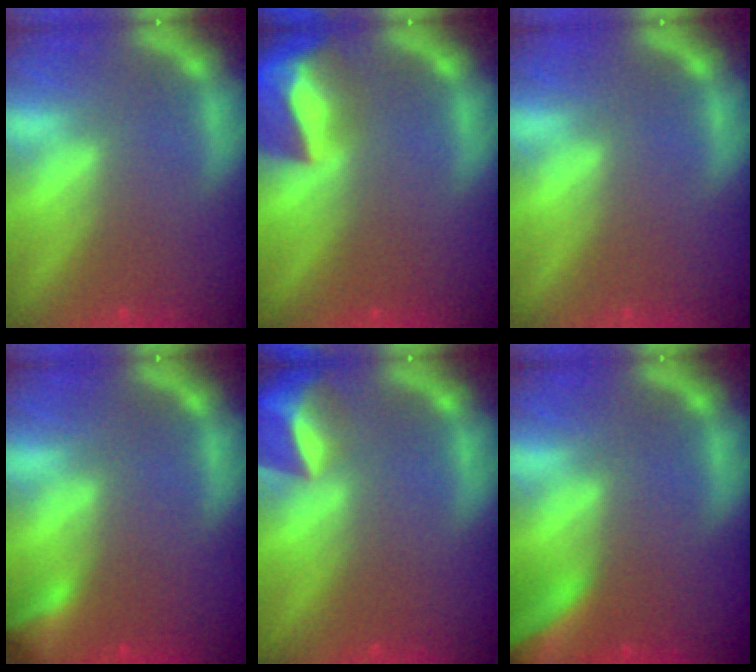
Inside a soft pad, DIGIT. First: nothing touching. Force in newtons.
{"total": 9.0}
{"total": 0.0}
{"total": 2.9}
{"total": 5.5}
{"total": 9.0}